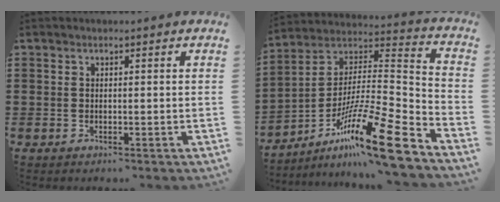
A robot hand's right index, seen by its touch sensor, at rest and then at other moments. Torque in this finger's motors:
{"motor_torque": [0.25, -0.19, 1.01, 0.14]}